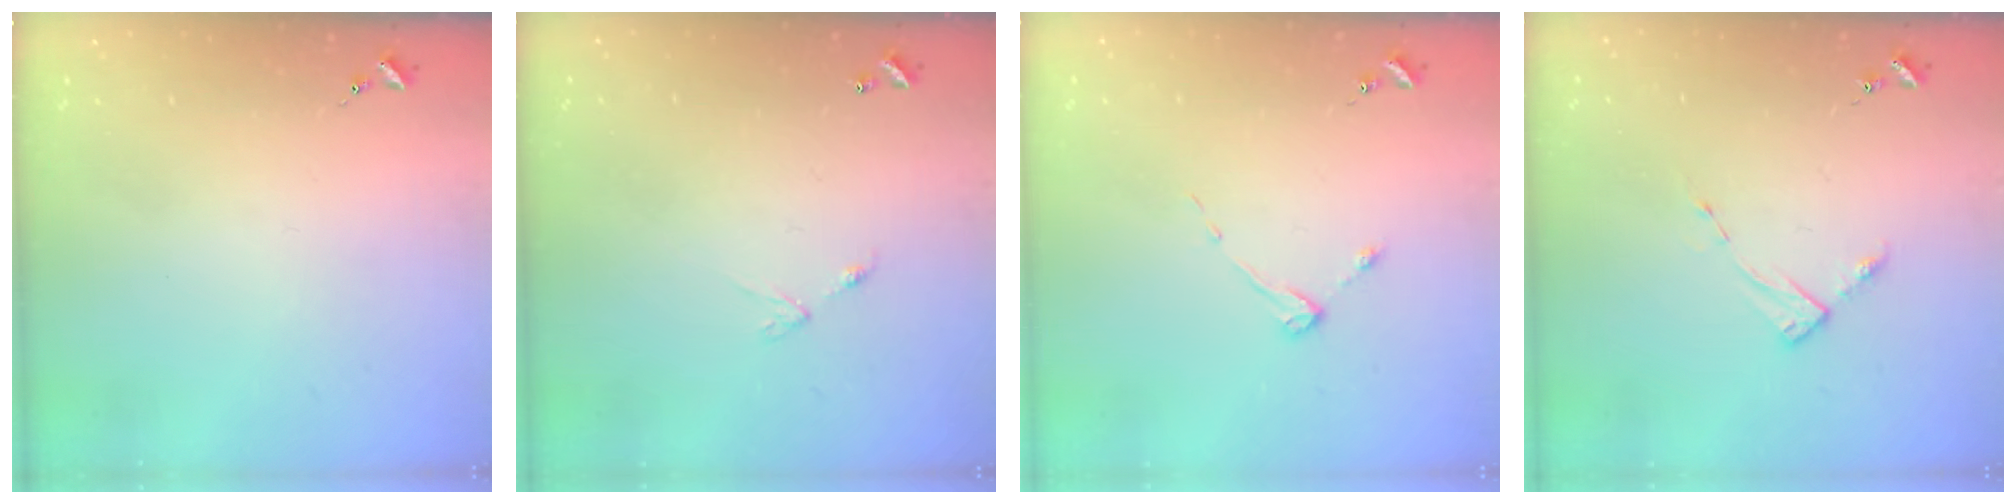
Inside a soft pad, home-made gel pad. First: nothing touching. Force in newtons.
{"total": 5.9, "press": 5.9, "slide": 0.4}
{"total": 3.1, "press": 3.1, "slide": 0.4}
{"total": 2.8, "press": 2.8, "slide": 0.4}